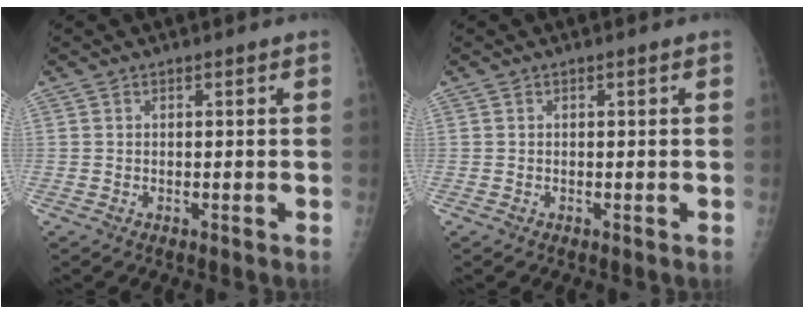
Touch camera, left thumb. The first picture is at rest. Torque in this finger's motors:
{"motor_torque": [0.00, 0.00, 0.00, 0.00, 0.00]}